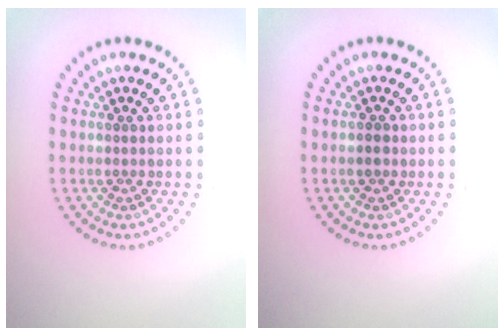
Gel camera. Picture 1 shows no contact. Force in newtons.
{"total": 0.8, "press": 0.8, "slide": 0.2}